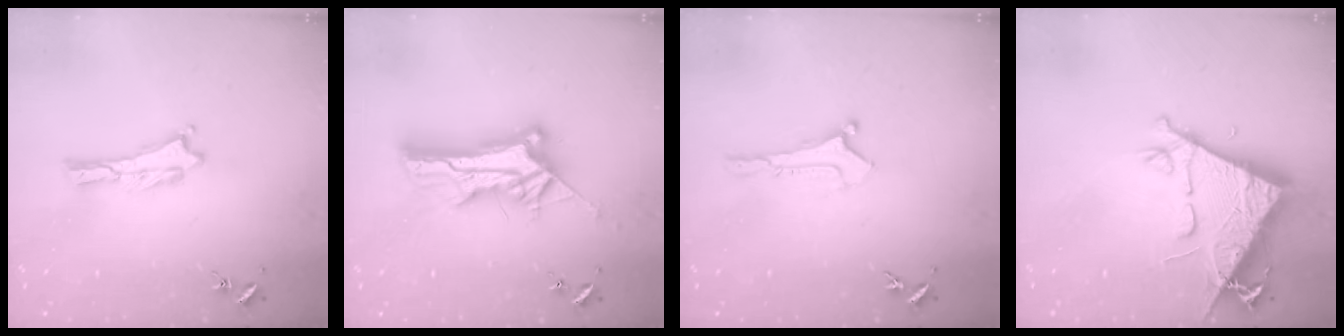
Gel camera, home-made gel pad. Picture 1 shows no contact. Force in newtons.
{"total": 12.6, "press": 12.6, "slide": 1.2}
{"total": 0.0}
{"total": 9.2, "press": 9.1, "slide": 1.4}